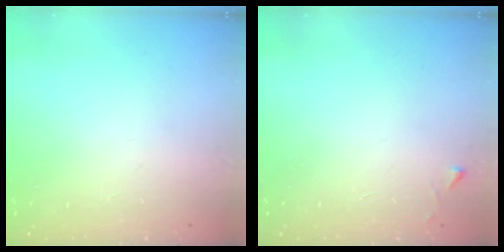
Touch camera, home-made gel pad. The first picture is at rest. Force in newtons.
{"total": 2.3, "press": 2.3, "slide": 0.4}